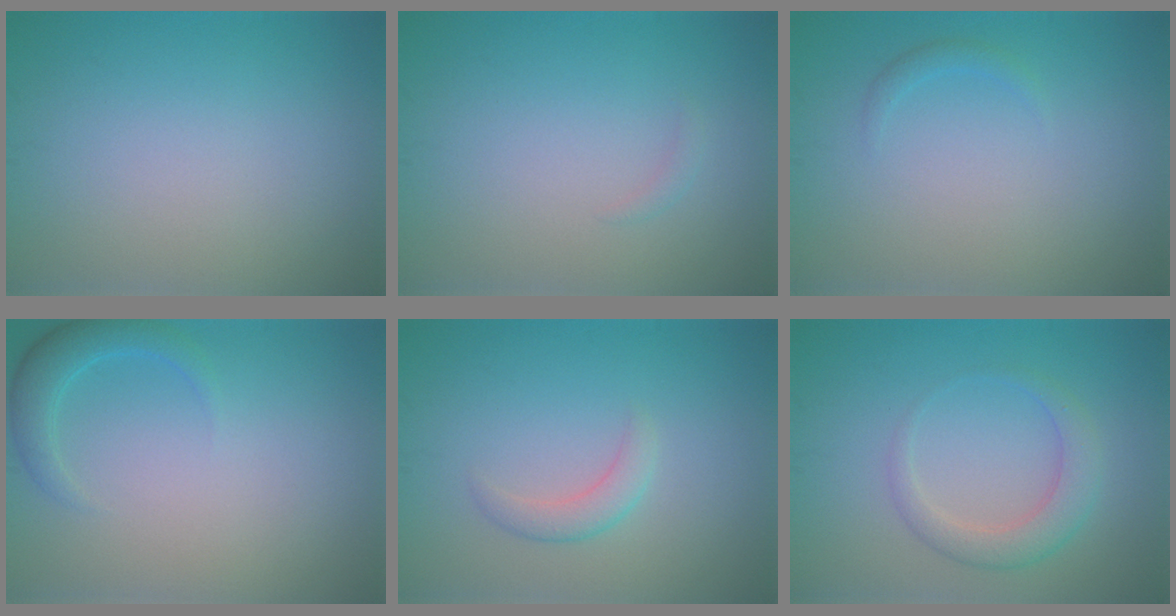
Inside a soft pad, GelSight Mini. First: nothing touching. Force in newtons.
{"total": 0.6, "press": 0.6, "slide": 0.1}
{"total": 0.8, "press": 0.8, "slide": 0.1}
{"total": 2.4, "press": 2.4, "slide": 0.1}
{"total": 1.9, "press": 1.9, "slide": 0.1}
{"total": 3.0, "press": 3.0, "slide": 0.1}